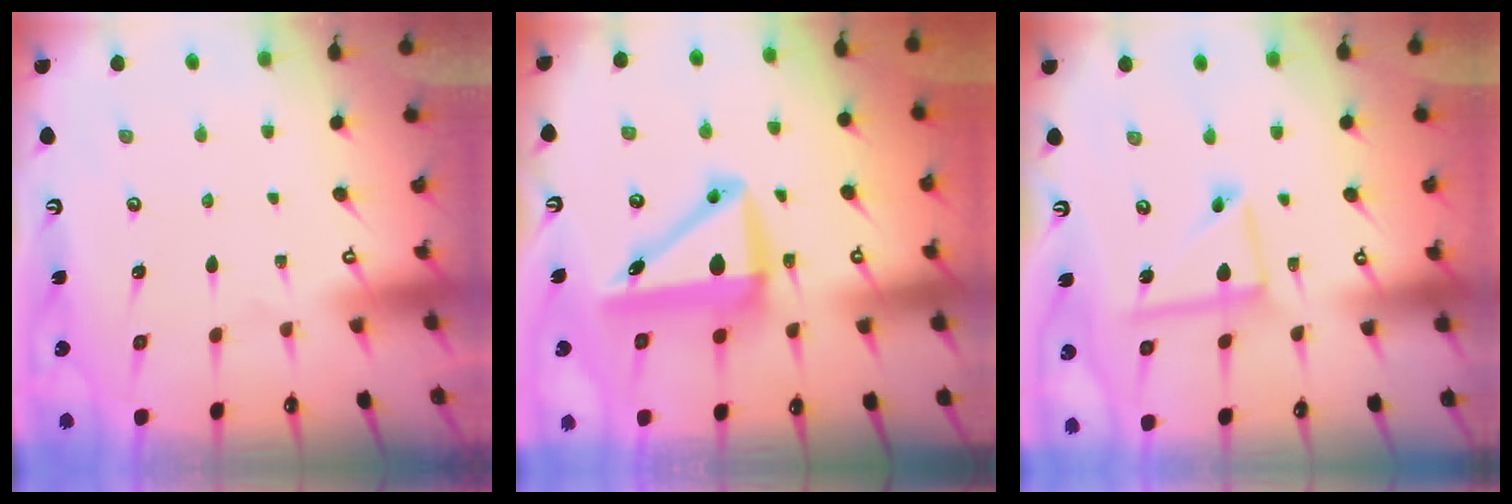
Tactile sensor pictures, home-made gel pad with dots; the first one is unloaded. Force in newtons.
{"total": 10.6, "press": 10.1, "slide": 3.2}
{"total": 9.8, "press": 9.8, "slide": 0.9}